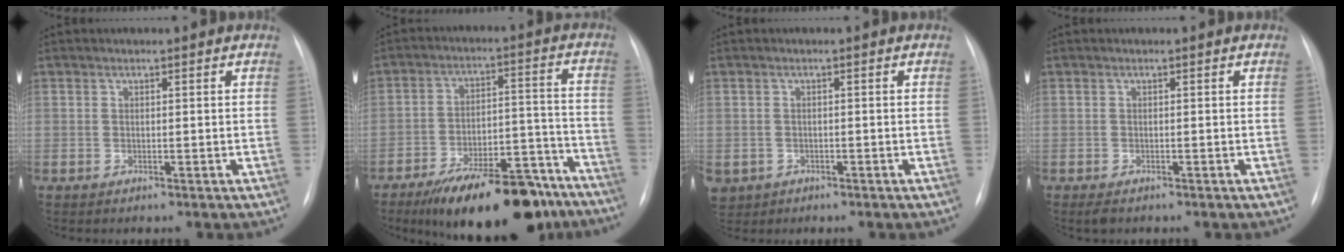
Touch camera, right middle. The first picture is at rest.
{"total": 20.2, "force": [-15.8, 6.4, 10.7], "torque": [-0.122, 0.033, -0.242]}
{"total": 4.6, "force": [-2.3, 3.9, 1.1], "torque": [-0.025, 0.003, -0.032]}
{"total": 1.4, "force": [-1.0, 0.7, 0.8], "torque": [-0.014, -0.002, -0.011]}